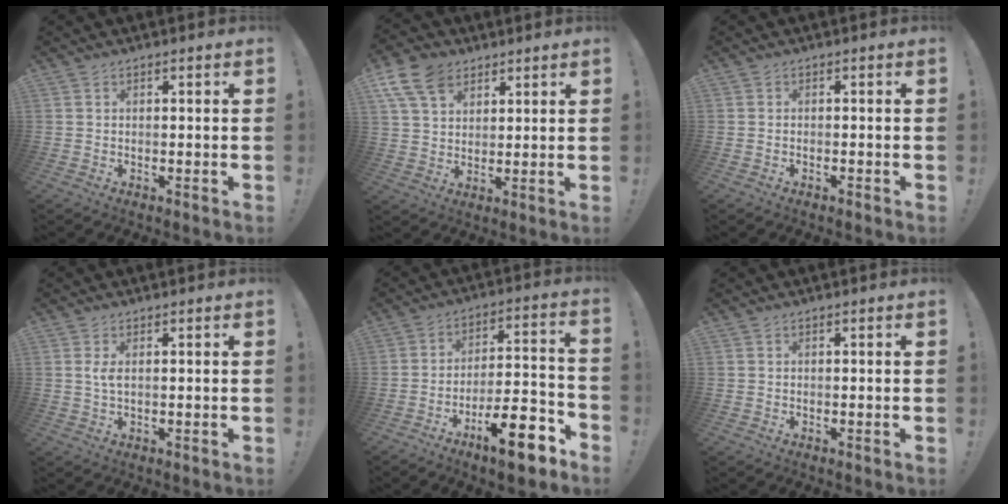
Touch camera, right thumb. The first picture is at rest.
{"total": 11.9, "force": [6.6, 7.9, 6.0], "torque": [-0.108, -0.030, 0.127]}
{"total": 0.9, "force": [-0.9, 0.0, 0.1], "torque": [-0.005, 0.001, -0.015]}
{"total": 2.5, "force": [0.6, 0.8, 2.3], "torque": [-0.044, 0.001, 0.009]}
{"total": 16.5, "force": [-10.6, 4.6, 11.8], "torque": [-0.158, 0.071, -0.169]}
{"total": 0.0}